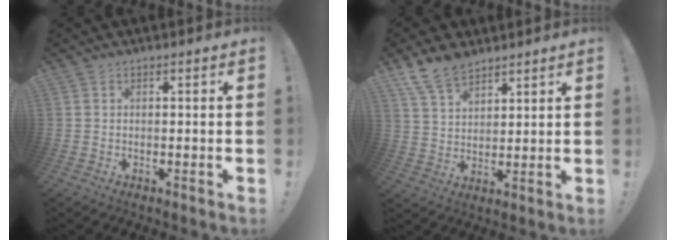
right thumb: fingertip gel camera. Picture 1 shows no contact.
{"total": 9.8, "force": [7.7, 4.7, 3.8], "torque": [-0.076, -0.042, 0.149]}